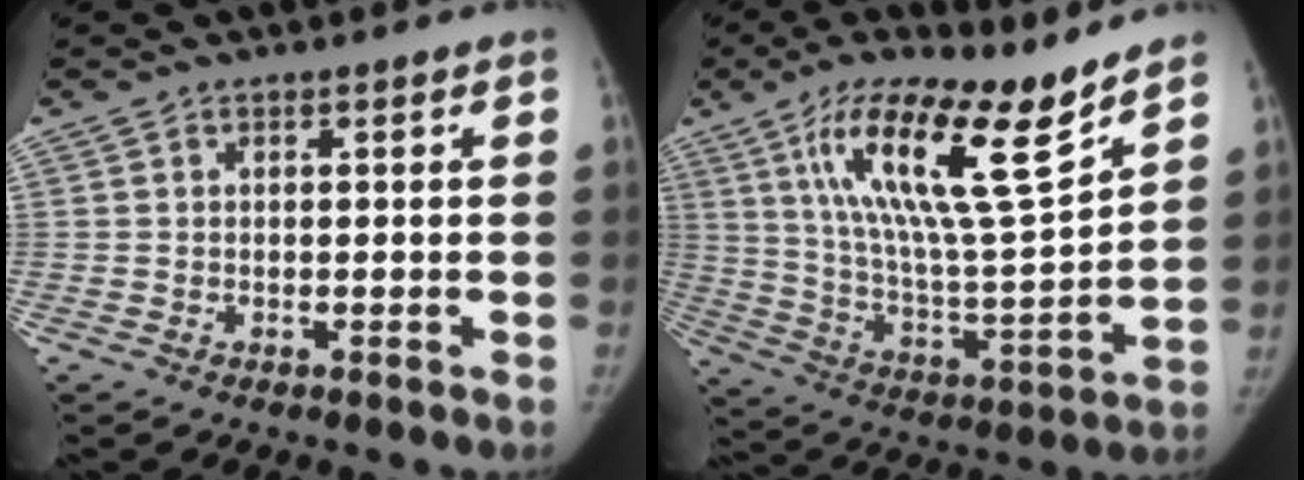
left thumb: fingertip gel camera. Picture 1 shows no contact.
{"total": 20.2, "force": [12.3, 3.8, 15.6], "torque": [-0.246, -0.069, 0.221]}